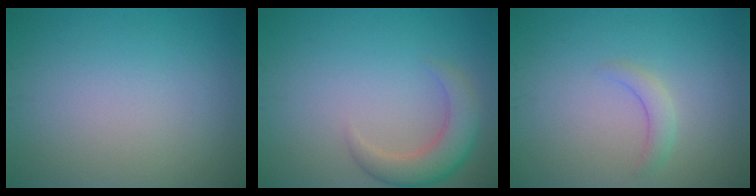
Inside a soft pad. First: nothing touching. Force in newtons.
{"total": 3.9, "press": 3.9, "slide": 0.3}
{"total": 1.5, "press": 1.5, "slide": 0.3}